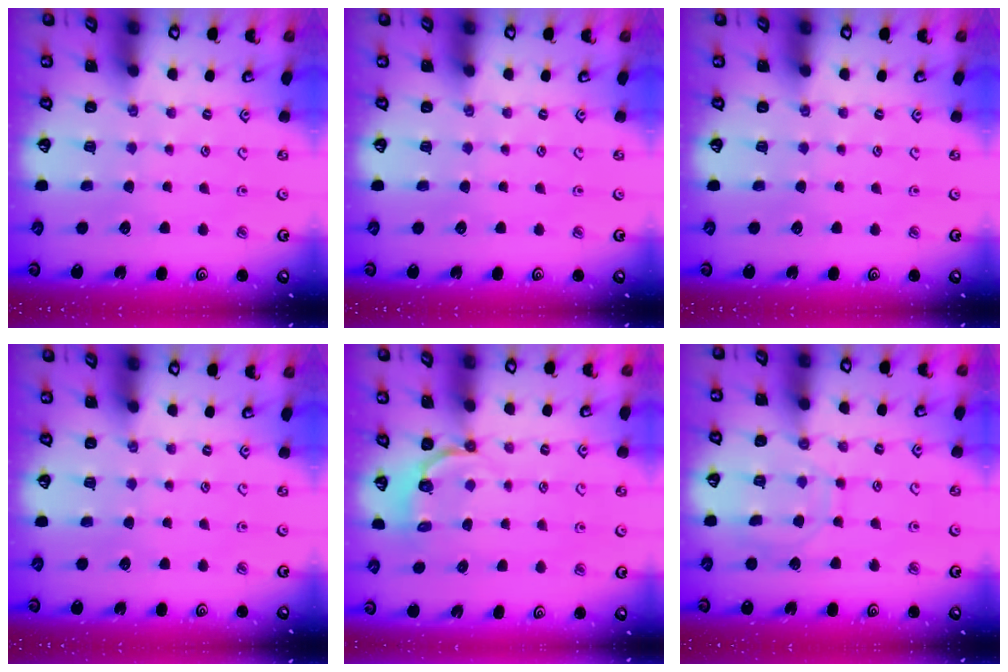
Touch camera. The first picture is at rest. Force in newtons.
{"total": 0.0}
{"total": 0.0}
{"total": 0.0}
{"total": 3.9, "press": 2.8, "slide": 2.7}
{"total": 9.0, "press": 9.0, "slide": 0.8}